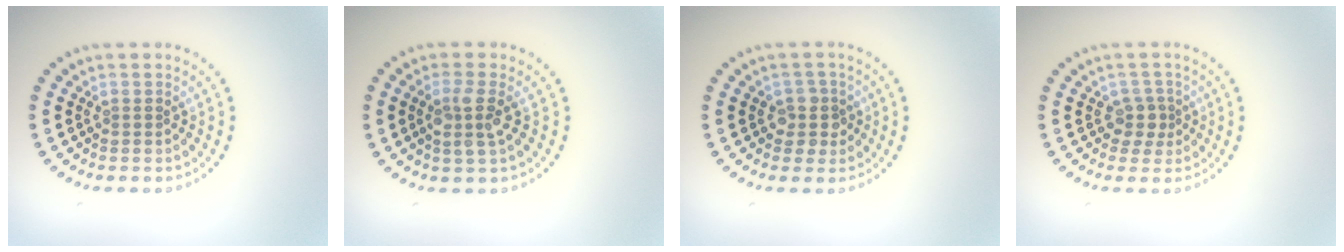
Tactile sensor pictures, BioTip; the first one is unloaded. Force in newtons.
{"total": 2.5, "press": 2.1, "slide": 1.3}
{"total": 2.3, "press": 2.0, "slide": 1.1}
{"total": 1.8, "press": 1.5, "slide": 1.1}